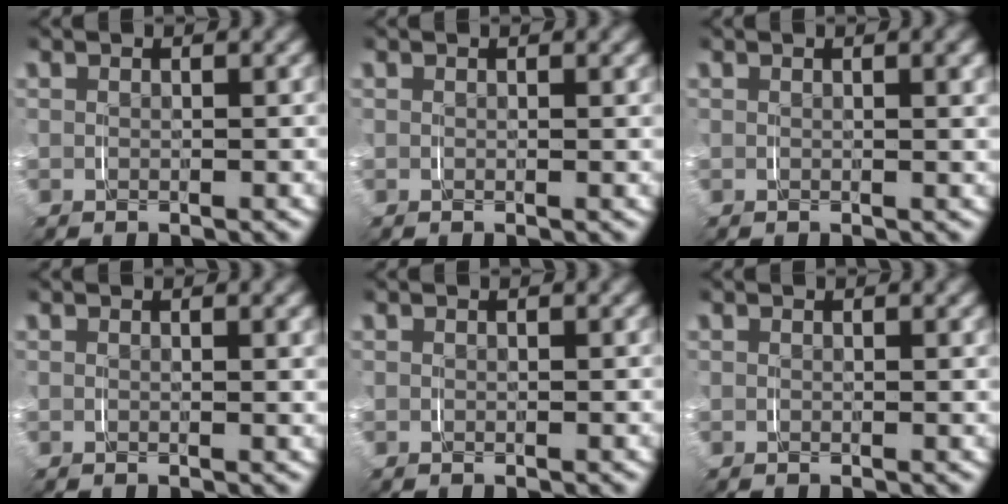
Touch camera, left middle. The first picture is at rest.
{"total": 0.0}
{"total": 0.8, "force": [0.4, -0.2, 0.7], "torque": [-0.009, 0.002, 0.005]}
{"total": 0.6, "force": [0.3, -0.3, 0.4], "torque": [-0.005, -0.001, 0.005]}
{"total": 0.0}
{"total": 0.0}